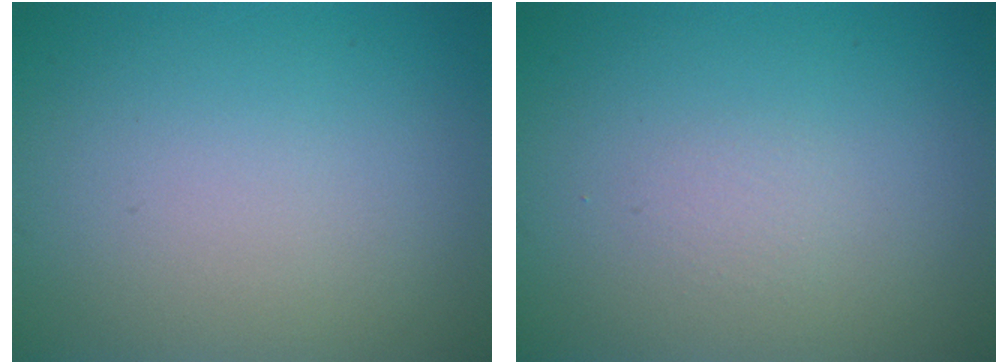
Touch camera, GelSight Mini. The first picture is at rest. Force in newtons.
{"total": 0.0}